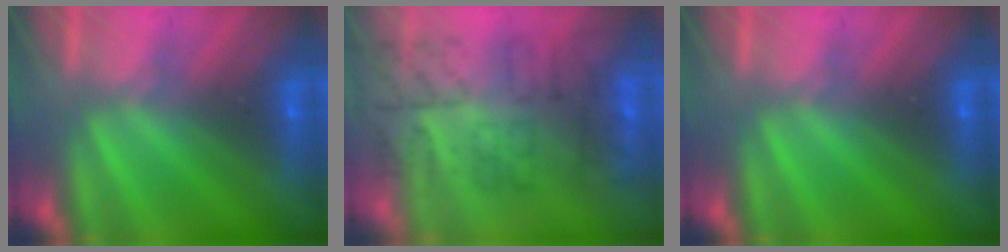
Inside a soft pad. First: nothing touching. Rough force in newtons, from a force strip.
{"total": 3.8}
{"total": 0.0}